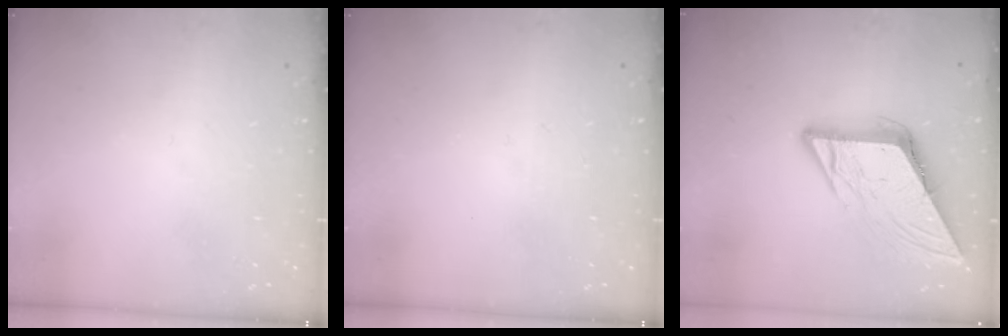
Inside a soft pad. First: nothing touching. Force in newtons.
{"total": 0.0}
{"total": 8.8, "press": 8.8, "slide": 0.9}